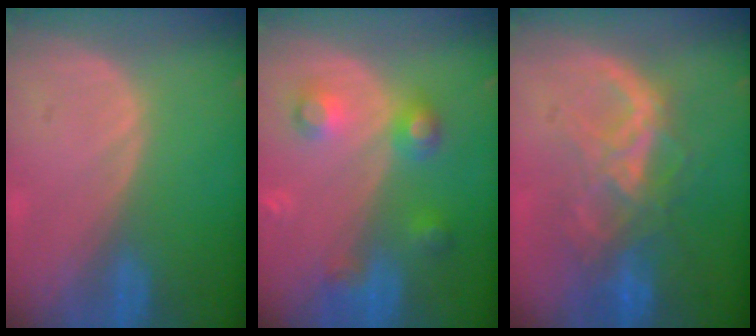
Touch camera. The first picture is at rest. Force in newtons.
{"total": 5.6, "press": 5.6, "slide": 0.3}
{"total": 8.9, "press": 7.6, "slide": 4.7}